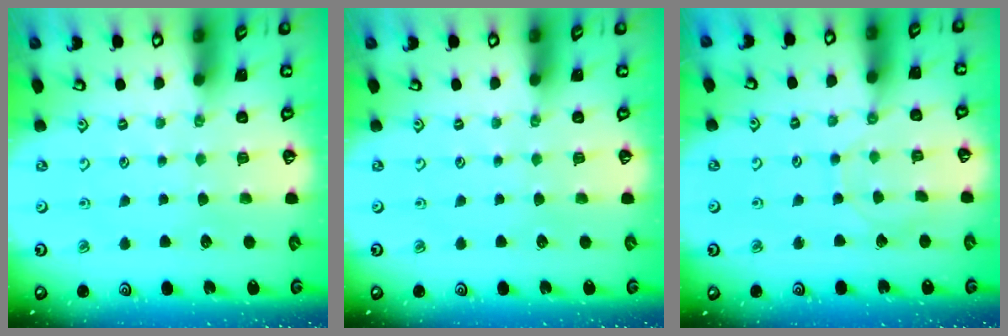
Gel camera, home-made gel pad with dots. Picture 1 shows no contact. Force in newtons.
{"total": 0.0}
{"total": 5.8, "press": 5.7, "slide": 0.6}